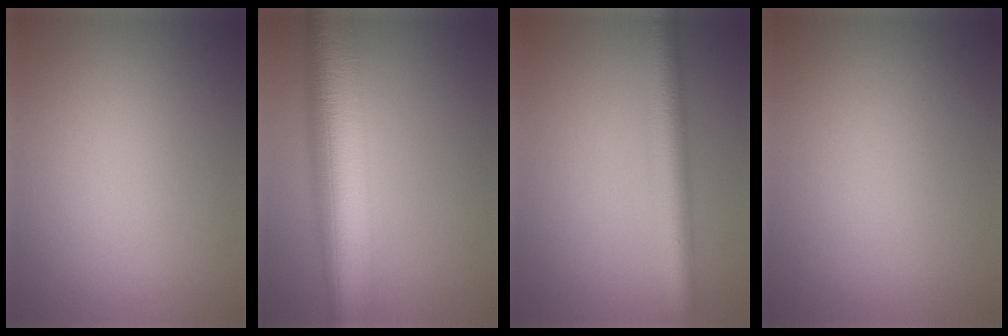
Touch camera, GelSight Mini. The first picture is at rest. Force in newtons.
{"total": 10.8, "press": 10.7, "slide": 0.5}
{"total": 5.1, "press": 5.1, "slide": 0.1}
{"total": 0.0}